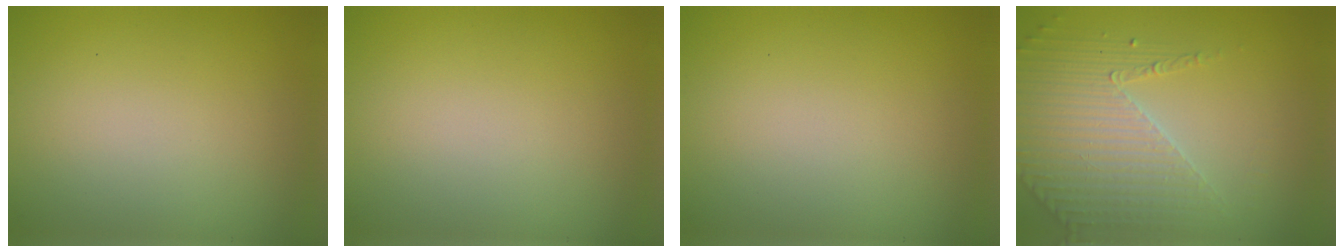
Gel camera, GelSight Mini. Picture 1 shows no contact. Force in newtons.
{"total": 0.0}
{"total": 0.0}
{"total": 4.0, "press": 3.6, "slide": 1.9}